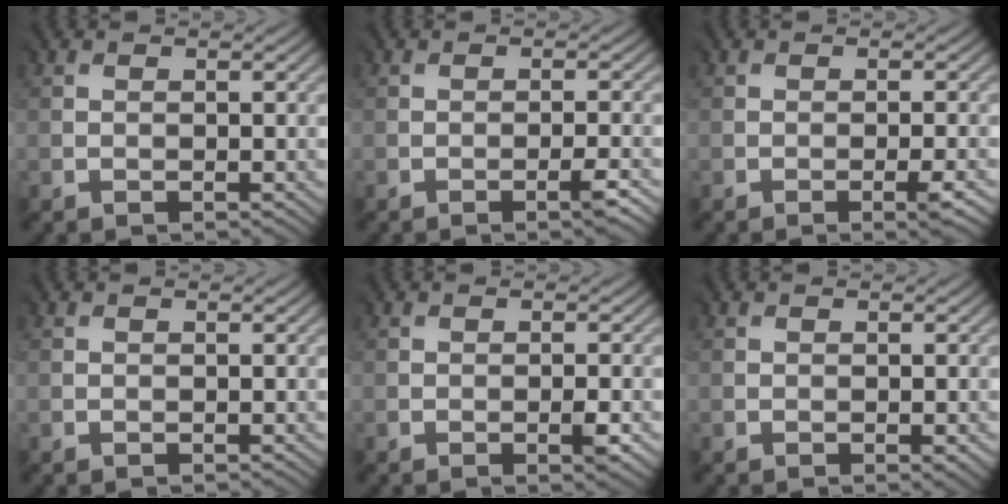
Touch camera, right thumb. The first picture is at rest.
{"total": 2.3, "force": [-1.4, -0.1, 1.8], "torque": [-0.028, -0.001, -0.023]}
{"total": 2.2, "force": [-1.1, 0.0, 1.8], "torque": [-0.030, -0.004, -0.017]}
{"total": 0.0}
{"total": 1.8, "force": [-0.8, 0.1, 1.6], "torque": [-0.027, -0.005, -0.010]}
{"total": 1.3, "force": [-0.4, 0.4, 1.2], "torque": [-0.020, -0.004, -0.003]}